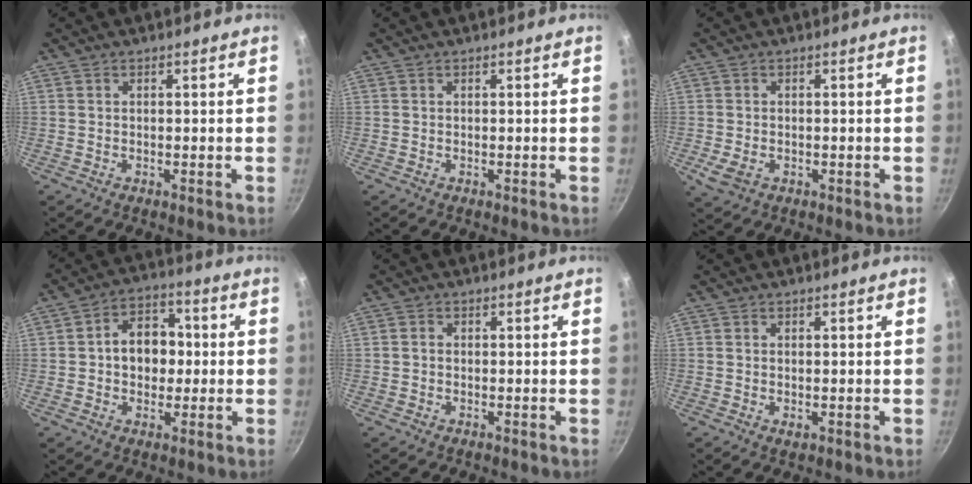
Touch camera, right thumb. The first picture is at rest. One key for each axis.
{"total": 0.0}
{"total": 3.8, "fx": -1.0, "fy": 2.6, "fz": 2.5, "tx": -0.049, "ty": -0.006, "tz": -0.014}
{"total": 9.8, "fx": 0.2, "fy": 7.4, "fz": 6.3, "tx": -0.054, "ty": 0.018, "tz": -0.007}
{"total": 1.1, "fx": -0.1, "fy": 1.0, "fz": 0.5, "tx": -0.010, "ty": 0.006, "tz": -0.003}
{"total": 1.0, "fx": 0.0, "fy": 0.6, "fz": 0.9, "tx": -0.014, "ty": -0.002, "tz": 0.001}